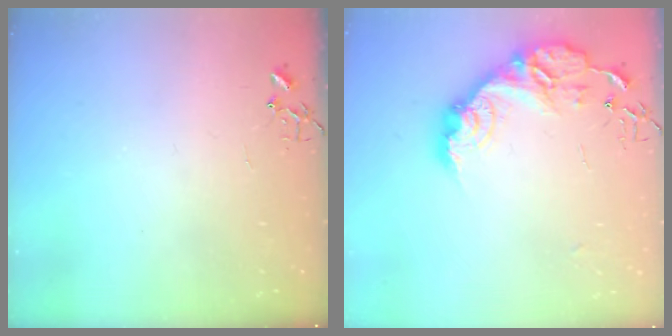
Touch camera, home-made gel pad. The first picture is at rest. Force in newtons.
{"total": 17.3, "press": 17.3, "slide": 1.2}